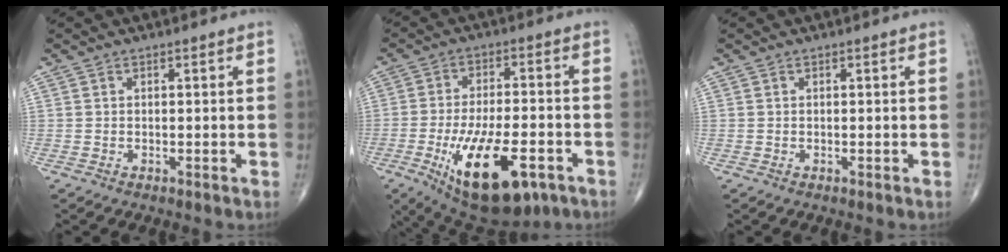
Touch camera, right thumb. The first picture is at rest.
{"total": 18.6, "force": [-7.7, 7.8, 15.1], "torque": [-0.256, 0.012, -0.104]}
{"total": 0.0}